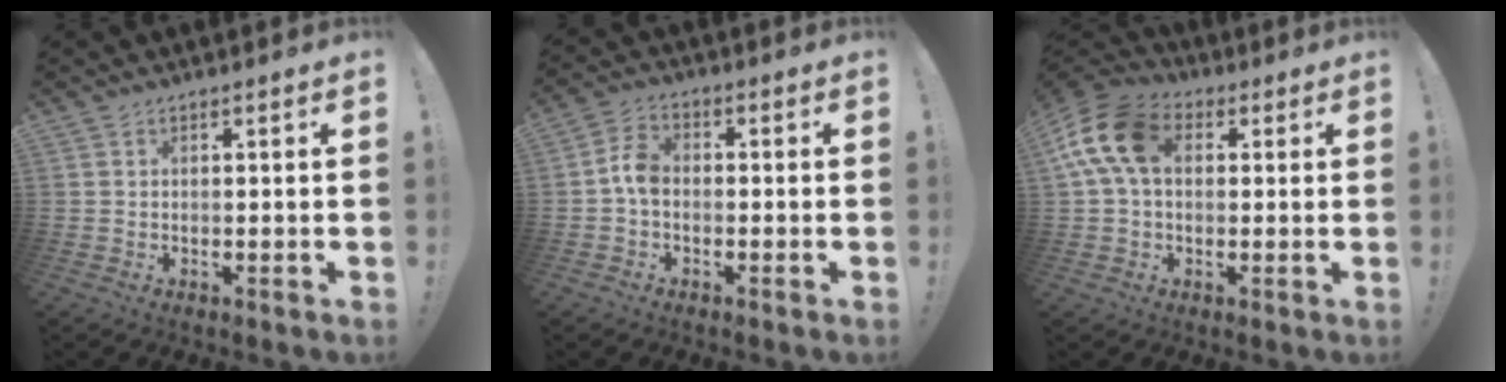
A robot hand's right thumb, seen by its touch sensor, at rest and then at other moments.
{"total": 5.9, "force": [-1.1, 3.8, 4.3], "torque": [-0.090, 0.018, -0.018]}
{"total": 15.0, "force": [3.3, 9.8, 10.9], "torque": [-0.213, 0.010, 0.064]}